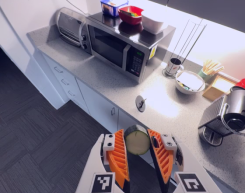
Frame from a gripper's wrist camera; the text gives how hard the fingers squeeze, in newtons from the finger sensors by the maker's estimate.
{"total": 9.2, "left": 9.0, "right": 9.3}